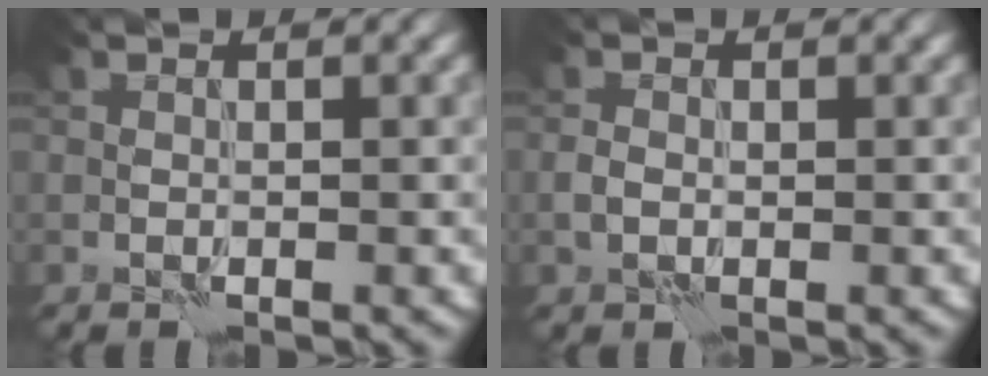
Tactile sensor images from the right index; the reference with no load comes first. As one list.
[{"total": 1.1, "force": [-0.5, 0.7, 0.7], "torque": [-0.017, 0.004, -0.012]}]